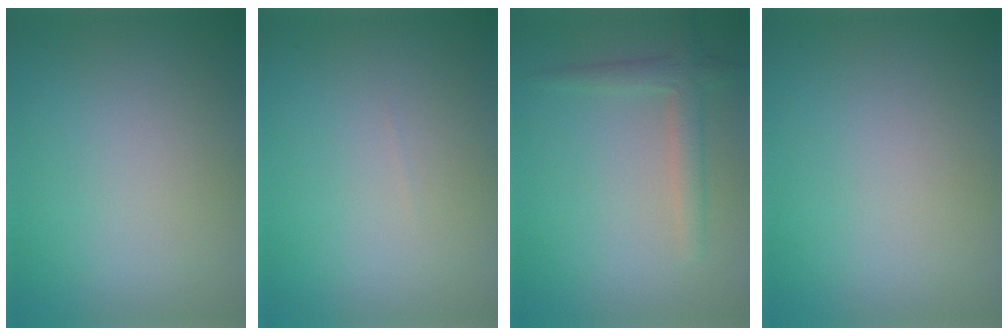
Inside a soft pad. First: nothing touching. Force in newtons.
{"total": 0.0}
{"total": 2.5, "press": 2.5, "slide": 0.3}
{"total": 0.0}